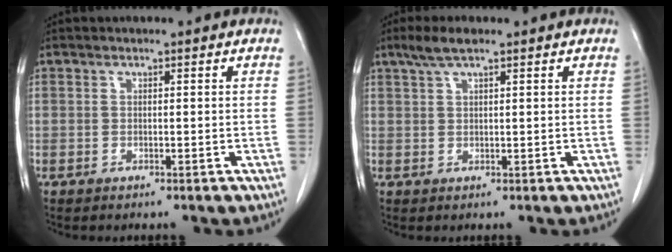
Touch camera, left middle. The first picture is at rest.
{"total": 3.3, "force": [2.3, 0.5, 2.3], "torque": [-0.054, 0.011, 0.048]}